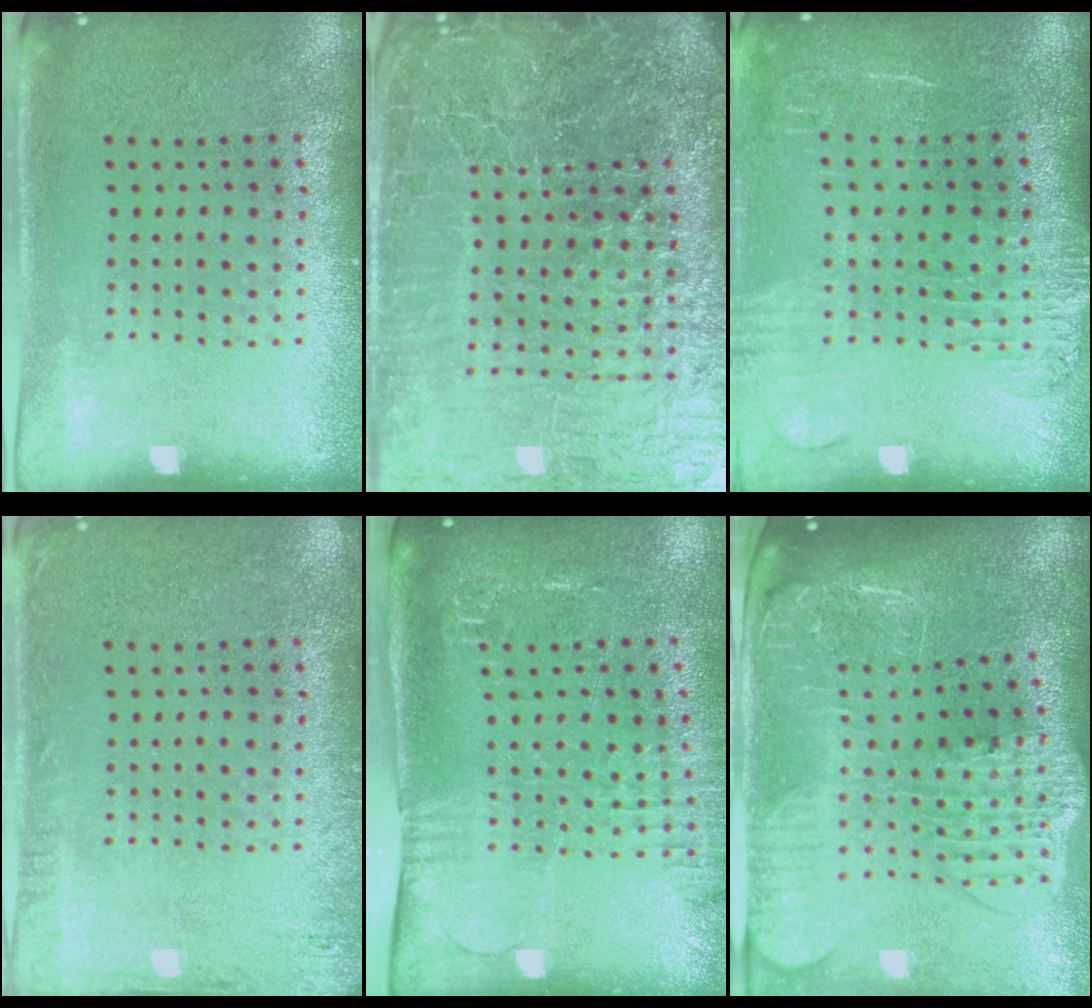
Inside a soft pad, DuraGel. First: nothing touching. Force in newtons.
{"total": 7.7, "press": 6.7, "slide": 3.9}
{"total": 1.8, "press": 1.5, "slide": 1.0}
{"total": 1.9, "press": 1.9, "slide": 0.2}
{"total": 1.9, "press": 1.8, "slide": 0.8}
{"total": 4.0, "press": 3.1, "slide": 2.6}